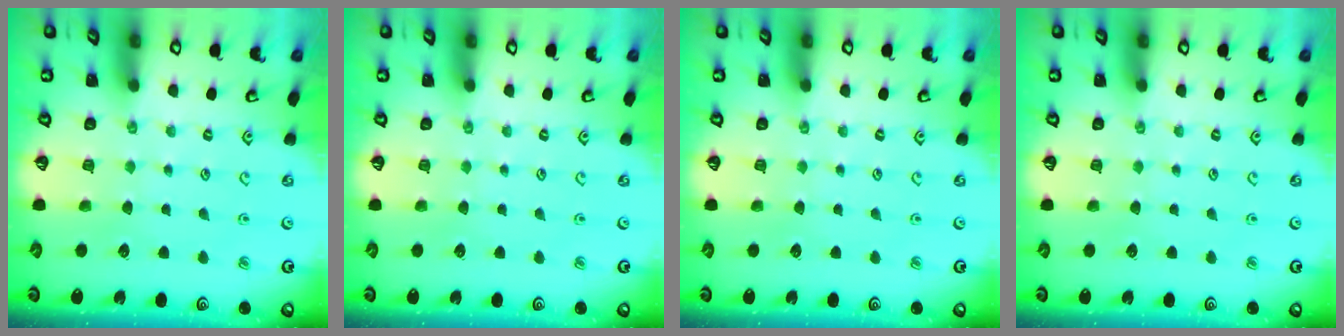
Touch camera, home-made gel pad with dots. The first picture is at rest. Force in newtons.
{"total": 0.0}
{"total": 0.0}
{"total": 0.0}